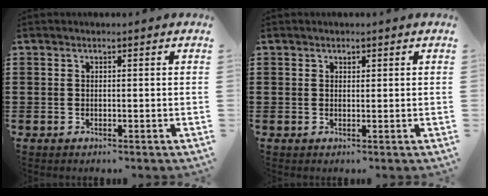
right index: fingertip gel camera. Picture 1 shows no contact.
{"total": 0.6, "force": [0.4, 0.4, 0.2], "torque": [-0.005, 0.002, 0.007]}